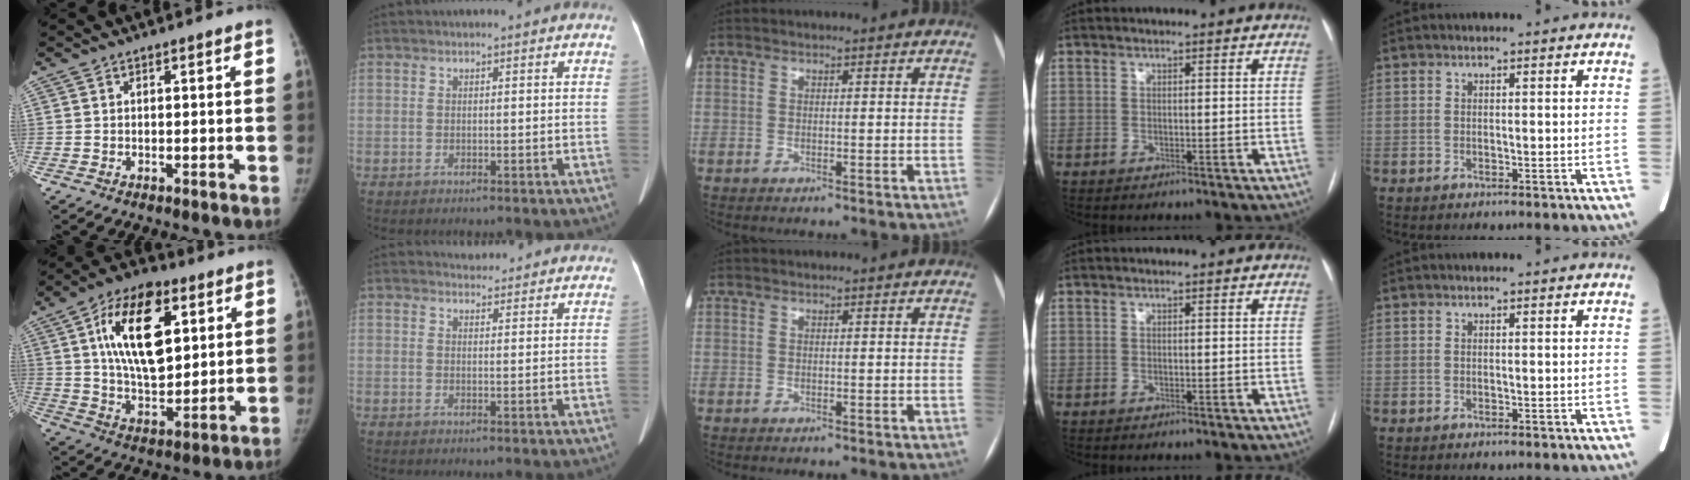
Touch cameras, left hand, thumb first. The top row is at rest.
{"thumb": {"total": 19.3, "force": [6.6, 10.0, 15.1], "torque": [-0.220, -0.023, 0.114]}, "index": {"total": 6.8, "force": [6.5, 1.9, 0.9], "torque": [0.005, 0.010, 0.060]}}